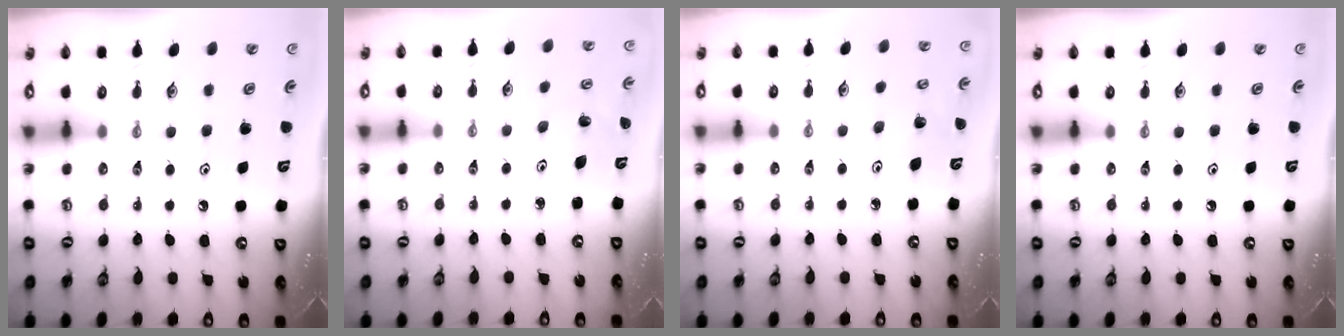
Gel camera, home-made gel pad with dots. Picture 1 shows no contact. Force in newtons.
{"total": 2.0, "press": 2.0, "slide": 0.1}
{"total": 4.7, "press": 4.2, "slide": 2.0}
{"total": 0.0}